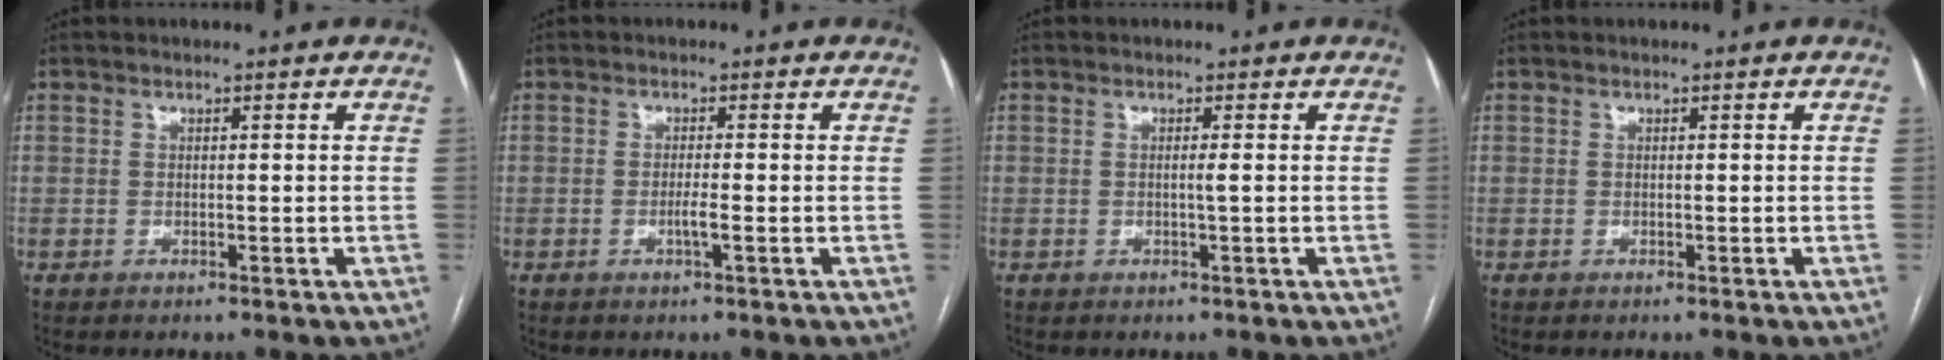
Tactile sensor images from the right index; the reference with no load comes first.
{"total": 1.8, "force": [-0.6, -0.2, 1.7], "torque": [-0.034, -0.003, -0.012]}
{"total": 0.9, "force": [-0.1, -0.3, 0.8], "torque": [-0.013, -0.001, -0.004]}
{"total": 0.0}